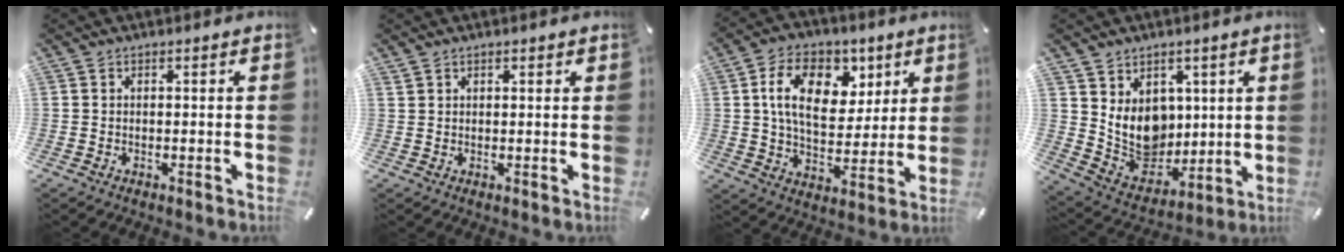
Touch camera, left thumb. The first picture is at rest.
{"total": 1.1, "force": [0.9, 0.7, 0.3], "torque": [-0.005, -0.001, 0.017]}
{"total": 15.5, "force": [5.6, 10.6, 9.8], "torque": [-0.156, -0.001, 0.102]}
{"total": 12.2, "force": [3.6, 10.3, 5.5], "torque": [-0.105, -0.035, 0.079]}